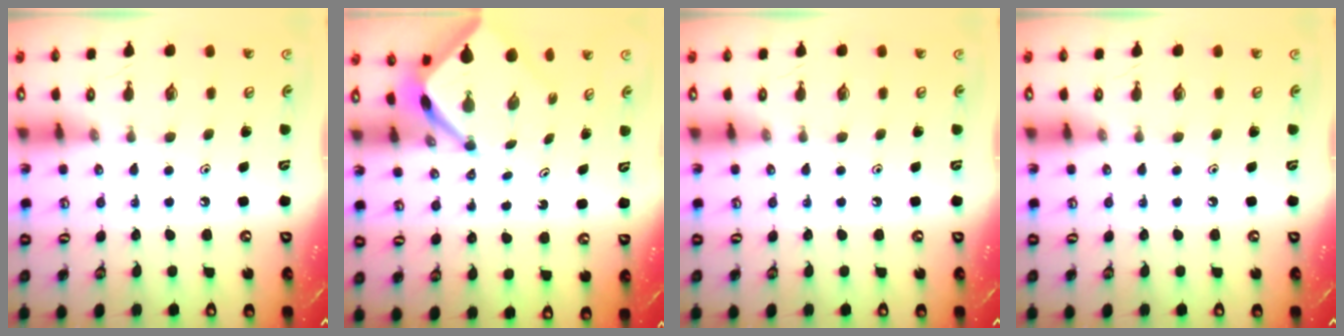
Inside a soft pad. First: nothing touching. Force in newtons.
{"total": 3.8, "press": 3.8, "slide": 0.2}
{"total": 0.0}
{"total": 0.0}